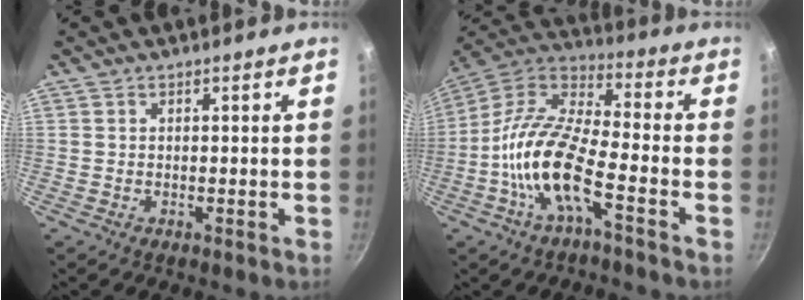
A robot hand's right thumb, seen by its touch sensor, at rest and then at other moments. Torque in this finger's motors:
{"motor_torque": [0.40, 0.63, 1.81, -0.97, 0.63]}